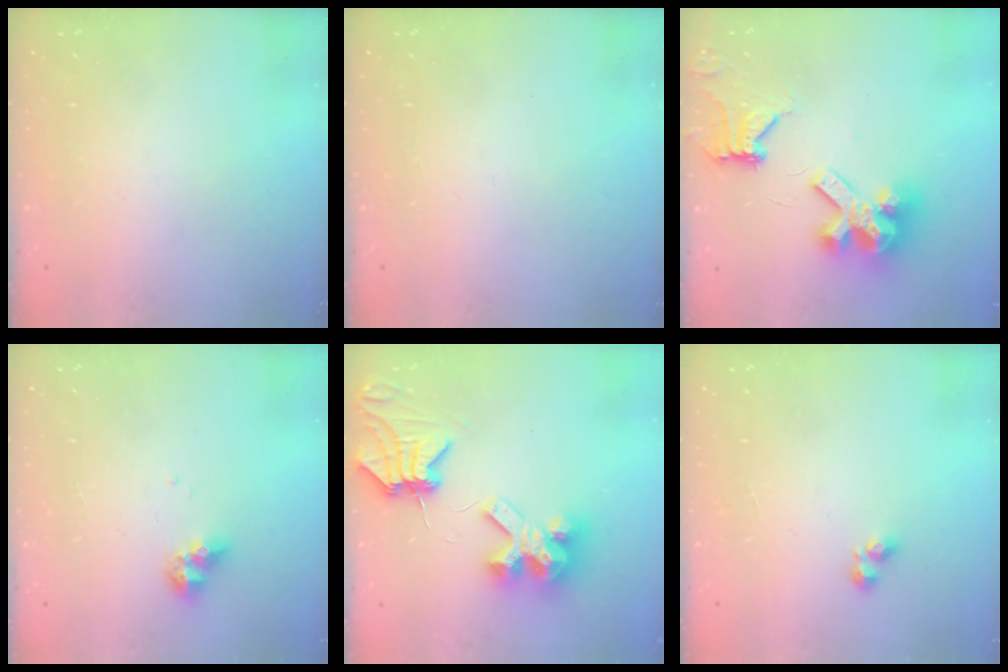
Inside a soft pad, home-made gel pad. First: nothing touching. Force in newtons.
{"total": 0.0}
{"total": 15.6, "press": 15.4, "slide": 2.1}
{"total": 6.4, "press": 6.4, "slide": 0.7}
{"total": 9.8, "press": 9.7, "slide": 1.2}
{"total": 3.0, "press": 2.9, "slide": 0.6}